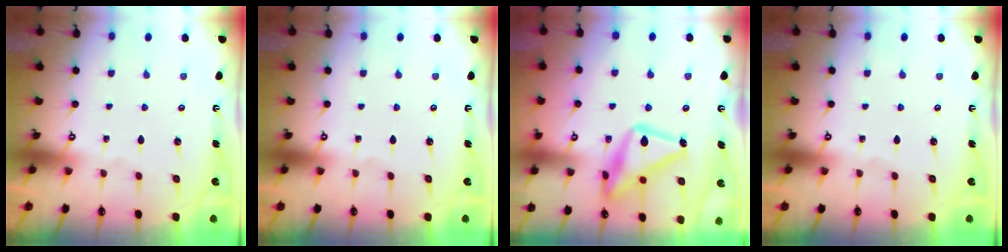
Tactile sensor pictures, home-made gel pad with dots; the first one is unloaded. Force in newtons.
{"total": 0.0}
{"total": 19.3, "press": 19.3, "slide": 1.3}
{"total": 0.0}